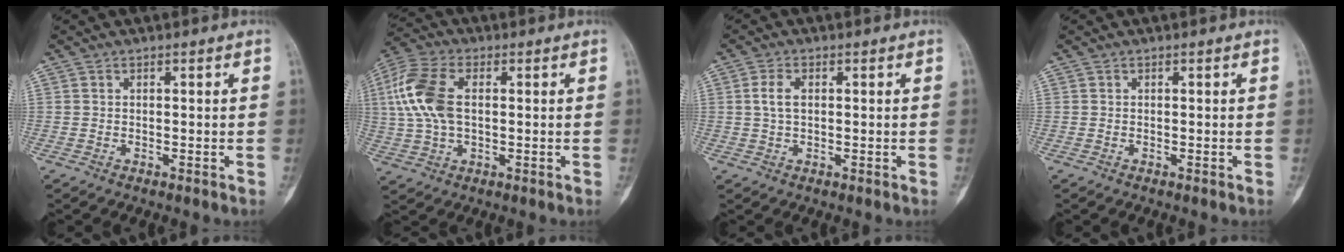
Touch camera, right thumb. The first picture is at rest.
{"total": 12.6, "force": [1.8, 7.3, 10.1], "torque": [-0.230, 0.015, 0.034]}
{"total": 3.3, "force": [0.6, 1.8, 2.7], "torque": [-0.052, 0.004, 0.010]}
{"total": 0.0}